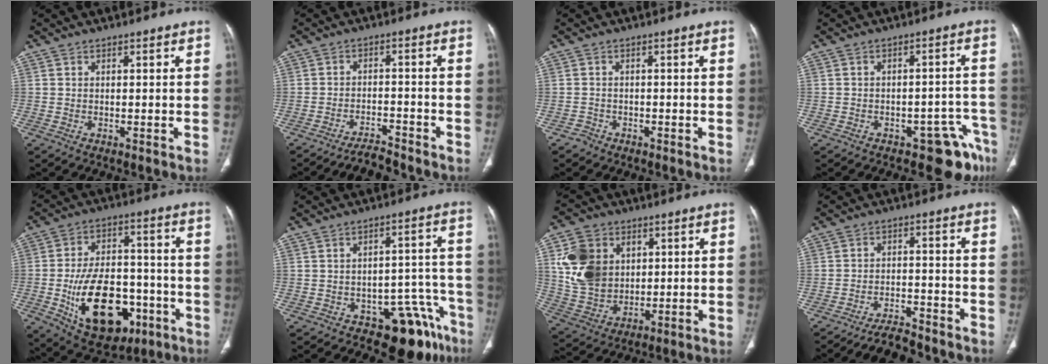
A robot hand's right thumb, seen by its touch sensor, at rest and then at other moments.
{"total": 4.6, "force": [-4.4, 0.7, 0.9], "torque": [-0.024, 0.030, -0.073]}
{"total": 1.4, "force": [-1.0, 1.0, -0.3], "torque": [0.003, 0.004, -0.025]}
{"total": 7.8, "force": [-5.4, 3.7, 4.2], "torque": [-0.017, 0.050, -0.068]}
{"total": 21.9, "force": [-7.1, 13.0, 16.1], "torque": [-0.226, 0.031, -0.088]}
{"total": 11.8, "force": [-7.7, 6.1, 6.5], "torque": [-0.028, 0.075, -0.099]}
{"total": 13.9, "force": [3.7, 10.9, 7.8], "torque": [-0.120, -0.010, 0.081]}
{"total": 6.4, "force": [-6.0, 1.6, 1.5], "torque": [-0.028, 0.040, -0.099]}